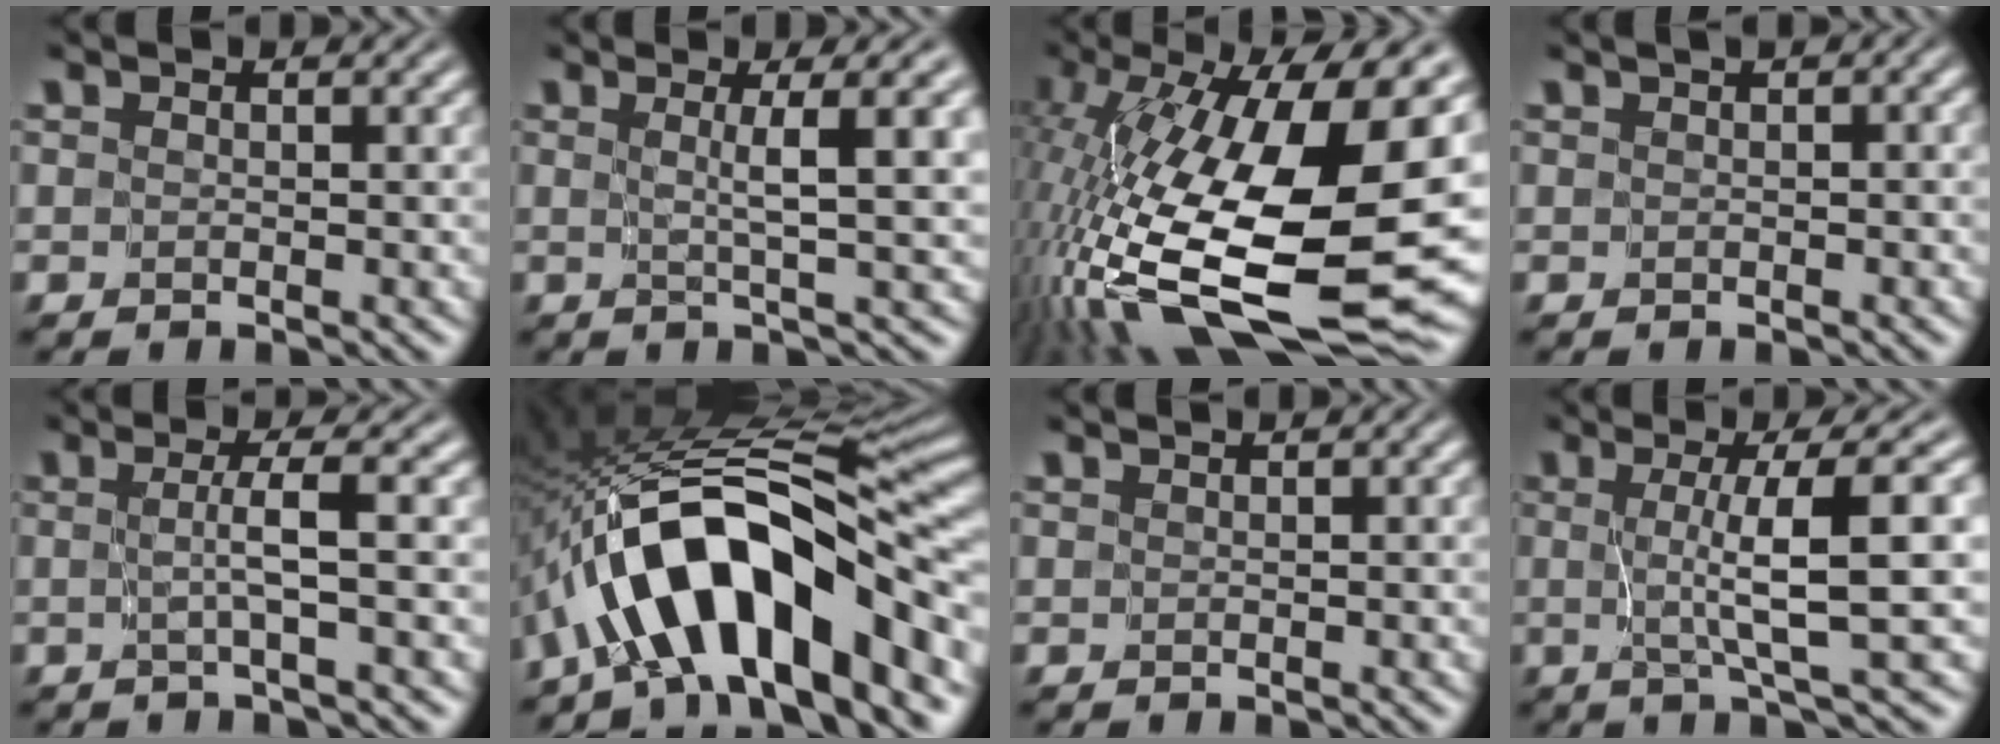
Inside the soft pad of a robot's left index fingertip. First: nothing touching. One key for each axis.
{"total": 4.8, "fx": 1.0, "fy": 0.6, "fz": 4.6, "tx": -0.062, "ty": 0.005, "tz": 0.014}
{"total": 19.2, "fx": -2.0, "fy": 7.6, "fz": 17.5, "tx": -0.324, "ty": -0.030, "tz": -0.027}
{"total": 2.6, "fx": 1.1, "fy": 1.2, "fz": 2.0, "tx": -0.010, "ty": 0.010, "tz": 0.003}
{"total": 2.6, "fx": -0.3, "fy": 0.0, "fz": 2.6, "tx": -0.046, "ty": -0.004, "tz": -0.010}
{"total": 14.4, "fx": -6.3, "fy": 5.3, "fz": 11.9, "tx": -0.179, "ty": 0.023, "tz": -0.109}
{"total": 1.1, "fx": 0.6, "fy": 0.5, "fz": 0.9, "tx": 0.000, "ty": 0.003, "tz": 0.004}
{"total": 6.9, "fx": 0.2, "fy": 1.0, "fz": 6.9, "tx": -0.099, "ty": 0.008, "tz": 0.002}